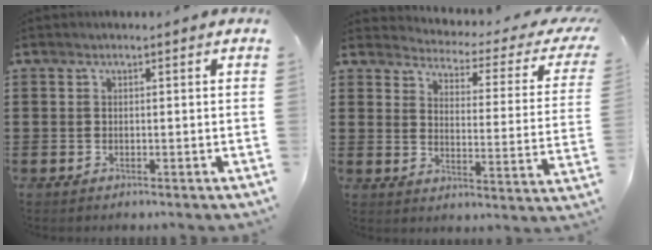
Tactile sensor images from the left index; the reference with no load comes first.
{"total": 2.6, "force": [2.4, 0.2, 1.0], "torque": [-0.042, -0.028, 0.032]}